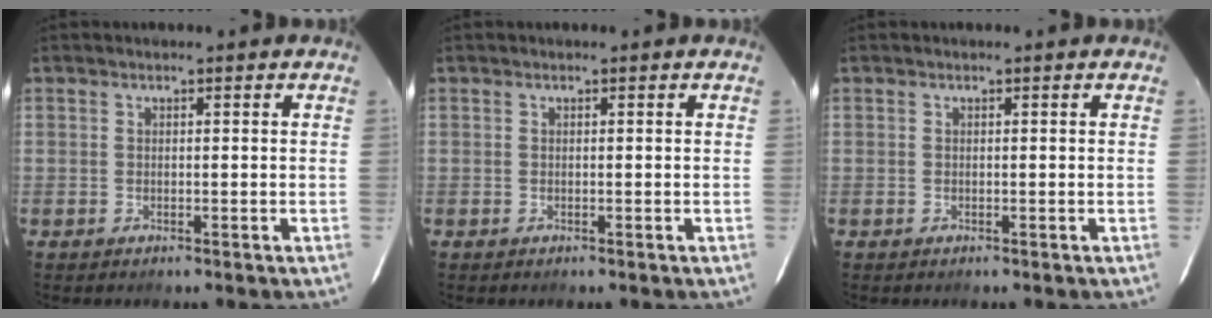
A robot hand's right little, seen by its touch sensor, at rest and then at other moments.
{"total": 0.0}
{"total": 0.0}